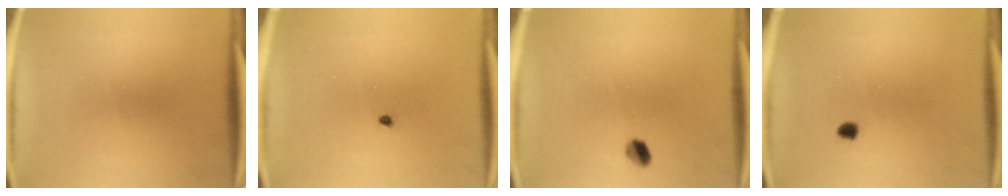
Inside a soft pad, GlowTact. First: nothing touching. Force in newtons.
{"total": 0.6}
{"total": 2.7}
{"total": 1.3}